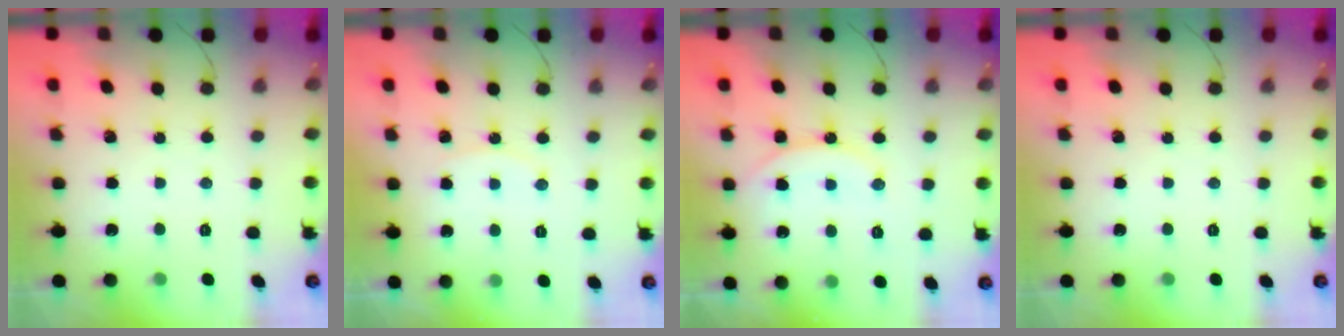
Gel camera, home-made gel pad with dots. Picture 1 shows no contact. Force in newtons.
{"total": 4.8, "press": 4.8, "slide": 0.6}
{"total": 12.2, "press": 12.1, "slide": 1.3}
{"total": 0.0}